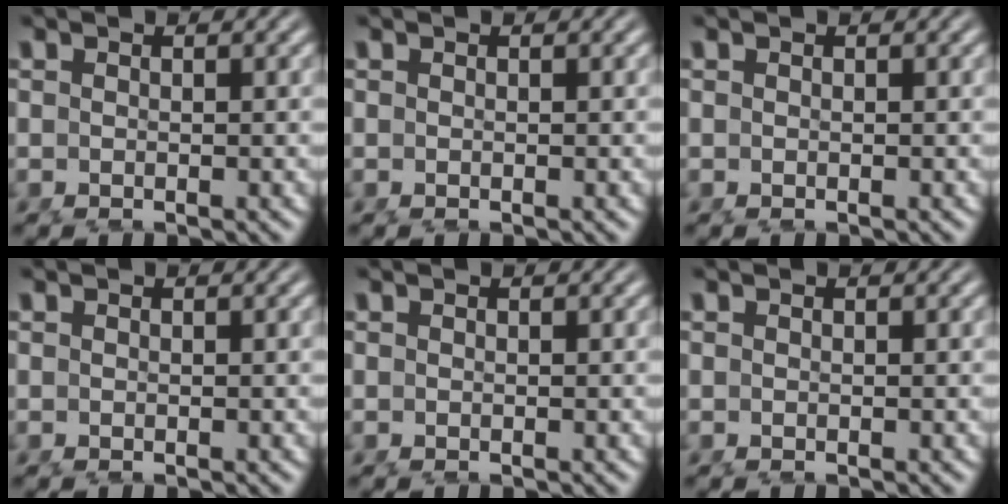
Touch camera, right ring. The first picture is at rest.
{"total": 0.0}
{"total": 0.0}
{"total": 0.0}
{"total": 0.0}
{"total": 0.0}